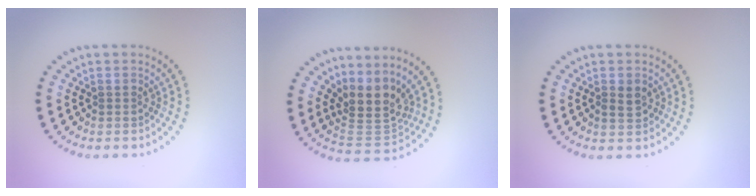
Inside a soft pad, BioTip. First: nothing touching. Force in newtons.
{"total": 4.2, "press": 3.1, "slide": 2.9}
{"total": 1.5, "press": 1.5, "slide": 0.3}